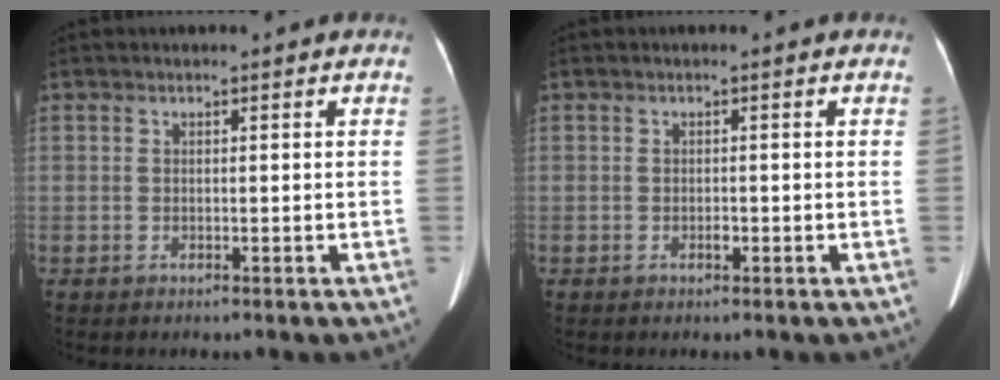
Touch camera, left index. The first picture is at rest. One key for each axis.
{"total": 0.7, "fx": -0.3, "fy": 0.3, "fz": 0.5, "tx": -0.011, "ty": 0.000, "tz": -0.004}